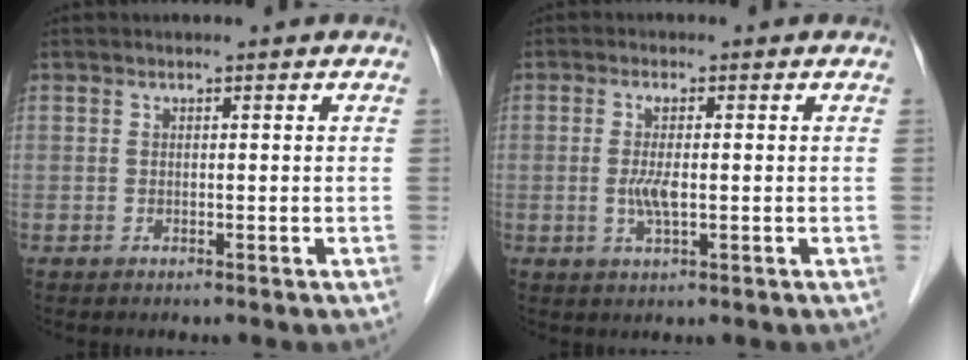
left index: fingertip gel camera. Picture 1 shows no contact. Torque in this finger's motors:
{"motor_torque": [0.25, 0.20, 0.13, 0.04]}